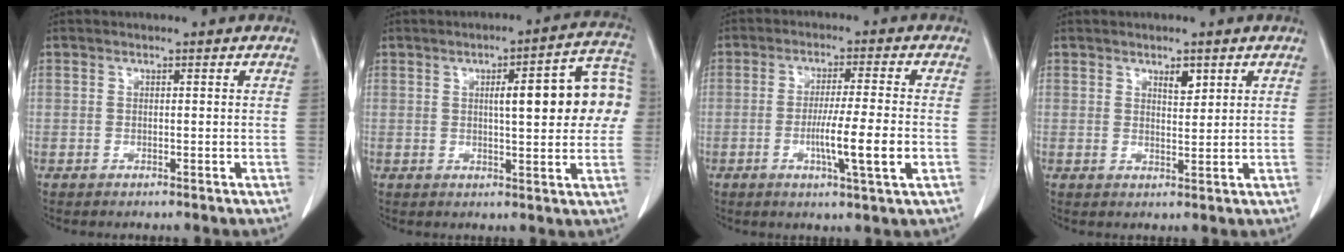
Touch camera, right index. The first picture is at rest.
{"total": 12.6, "force": [1.6, 2.4, 12.2], "torque": [-0.151, 0.035, 0.016]}
{"total": 8.5, "force": [-2.2, -0.5, 8.1], "torque": [-0.137, -0.015, -0.040]}
{"total": 2.3, "force": [1.4, 0.9, 1.6], "torque": [-0.027, -0.004, 0.026]}